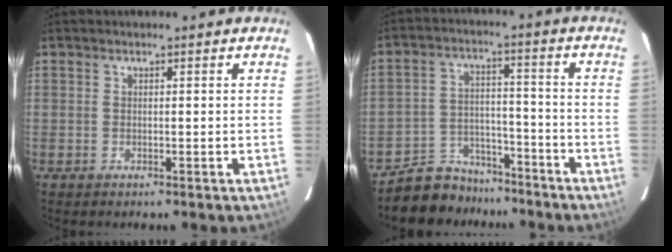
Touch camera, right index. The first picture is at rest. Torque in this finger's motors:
{"motor_torque": [0.28, -0.42, -0.08, -0.10]}